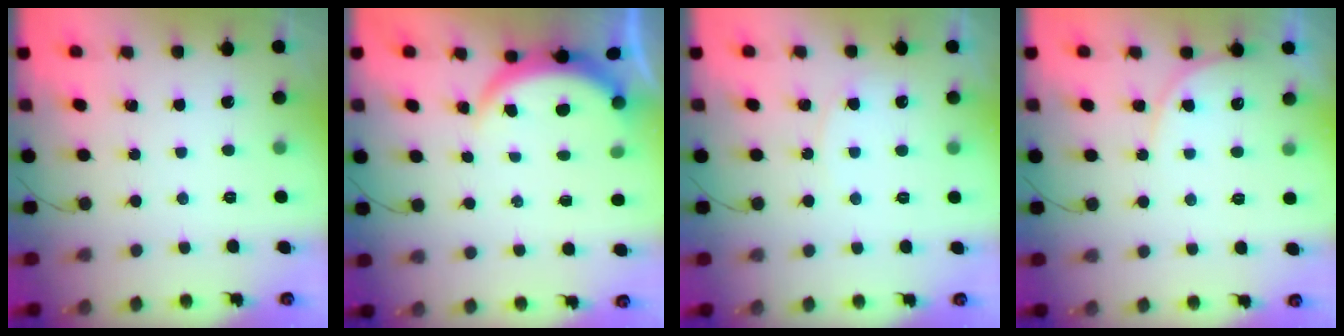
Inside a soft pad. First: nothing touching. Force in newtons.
{"total": 3.8, "press": 3.8, "slide": 0.3}
{"total": 2.8, "press": 2.8, "slide": 0.4}
{"total": 5.8, "press": 5.8, "slide": 0.4}